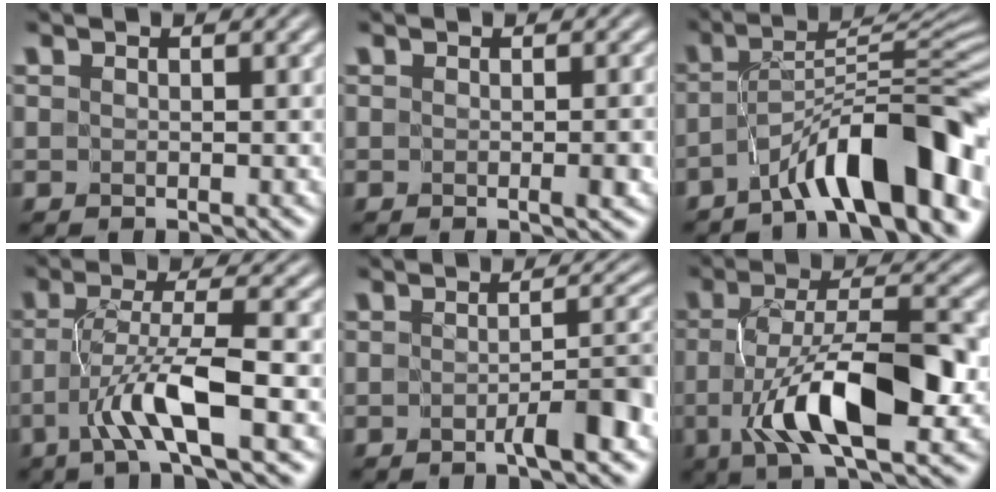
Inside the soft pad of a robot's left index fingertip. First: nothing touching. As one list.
[{"total": 1.1, "force": [-0.4, -0.1, 1.1], "torque": [-0.015, -0.007, -0.004]}, {"total": 10.0, "force": [-6.0, 1.9, 7.9], "torque": [-0.105, 0.015, -0.104]}, {"total": 5.9, "force": [-2.3, 0.7, 5.4], "torque": [-0.107, 0.003, -0.044]}, {"total": 3.8, "force": [-1.6, 0.4, 3.5], "torque": [-0.049, 0.004, -0.024]}, {"total": 9.9, "force": [-2.8, 3.3, 9.0], "torque": [-0.163, -0.002, -0.046]}]